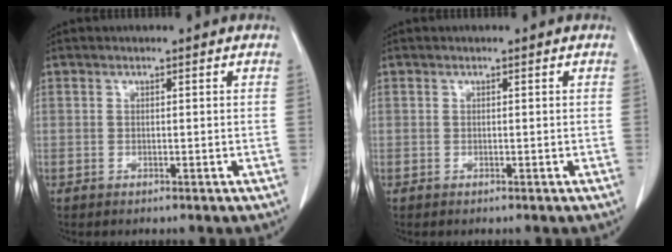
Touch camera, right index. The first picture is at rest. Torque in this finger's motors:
{"motor_torque": [0.00, 0.00, 0.00, 0.00]}